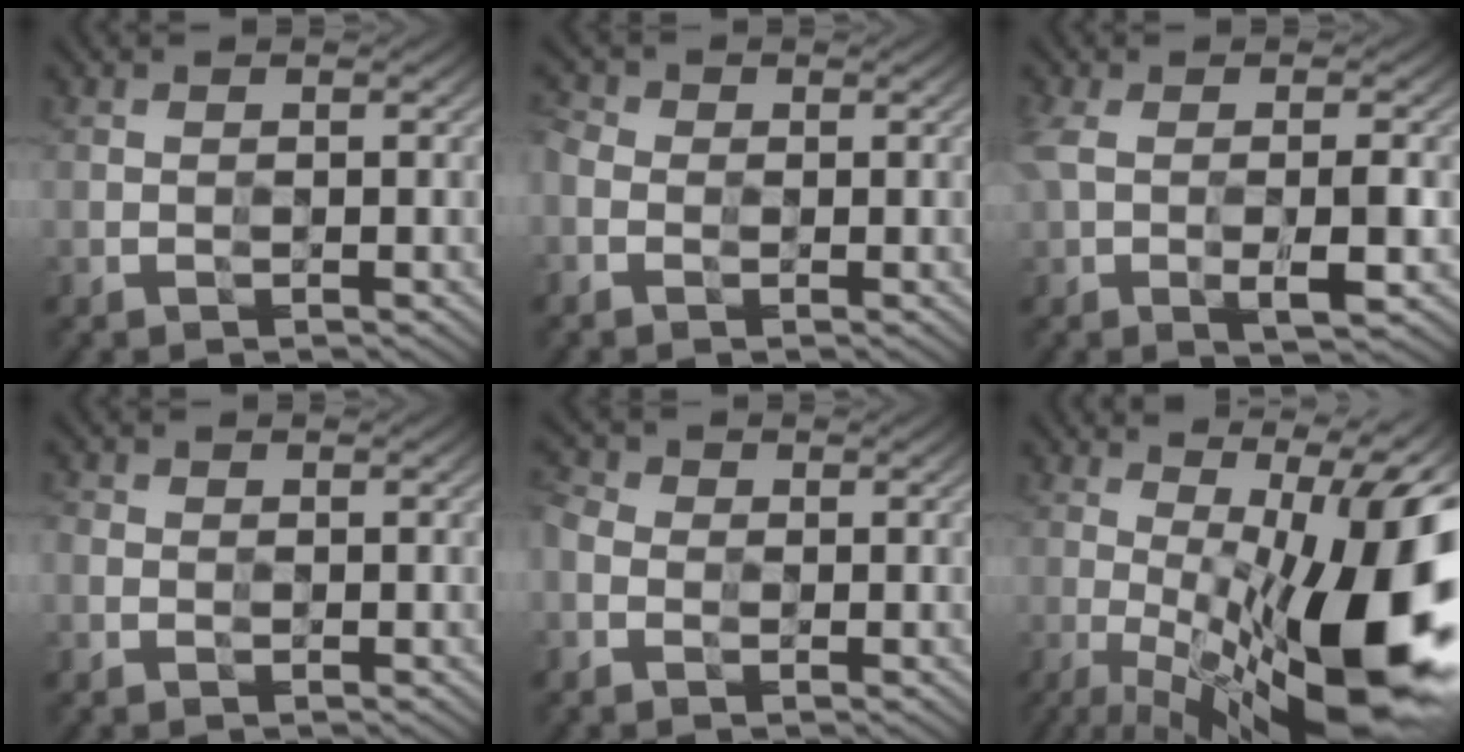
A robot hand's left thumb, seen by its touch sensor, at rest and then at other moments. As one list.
[{"total": 3.4, "force": [-1.0, 2.4, 2.3], "torque": [-0.040, -0.007, -0.021]}, {"total": 5.7, "force": [-0.9, 2.0, 5.2], "torque": [-0.109, -0.005, -0.017]}, {"total": 1.0, "force": [-0.4, 0.7, 0.6], "torque": [-0.014, -0.006, -0.010]}, {"total": 4.1, "force": [-1.0, 2.8, 2.7], "torque": [-0.048, -0.006, -0.022]}, {"total": 19.9, "force": [-2.1, 6.5, 18.7], "torque": [-0.237, 0.013, -0.042]}]